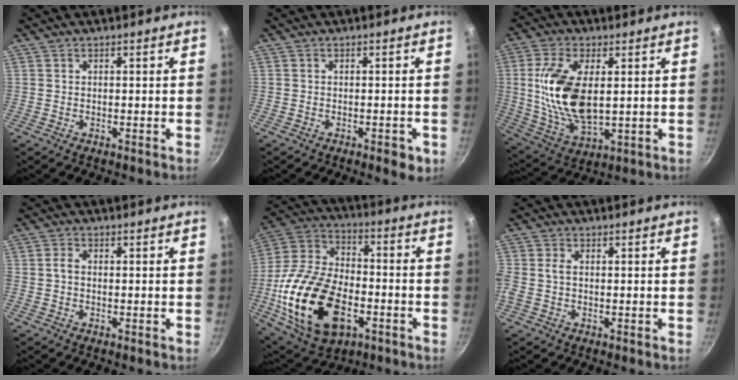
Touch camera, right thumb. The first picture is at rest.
{"total": 2.8, "force": [-1.3, 1.1, 2.2], "torque": [-0.026, 0.002, -0.016]}
{"total": 15.8, "force": [1.7, 7.9, 13.5], "torque": [-0.270, -0.014, 0.043]}
{"total": 1.7, "force": [-0.3, 1.0, 1.4], "torque": [-0.025, 0.002, -0.010]}
{"total": 25.4, "force": [-7.4, 15.1, 19.0], "torque": [-0.361, 0.021, -0.117]}
{"total": 2.7, "force": [-0.1, 1.4, 2.3], "torque": [-0.069, 0.001, -0.004]}